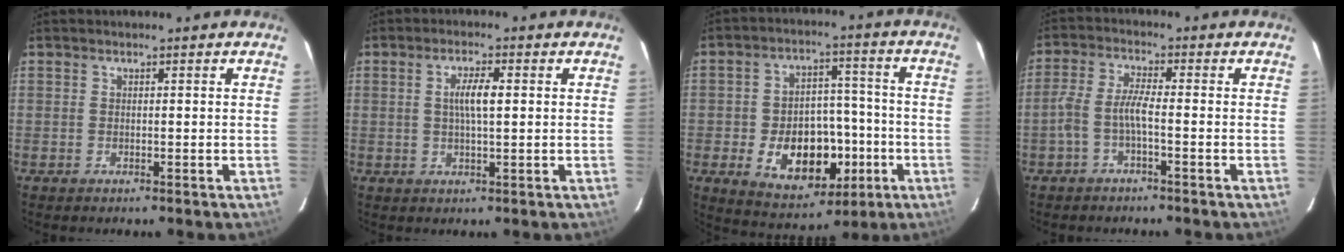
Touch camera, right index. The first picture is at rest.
{"total": 4.3, "force": [0.6, 0.9, 4.2], "torque": [-0.077, 0.004, 0.012]}
{"total": 15.5, "force": [-5.0, 10.5, 10.4], "torque": [-0.201, 0.019, -0.053]}
{"total": 4.1, "force": [-1.8, 0.4, 3.7], "torque": [-0.090, 0.010, -0.037]}